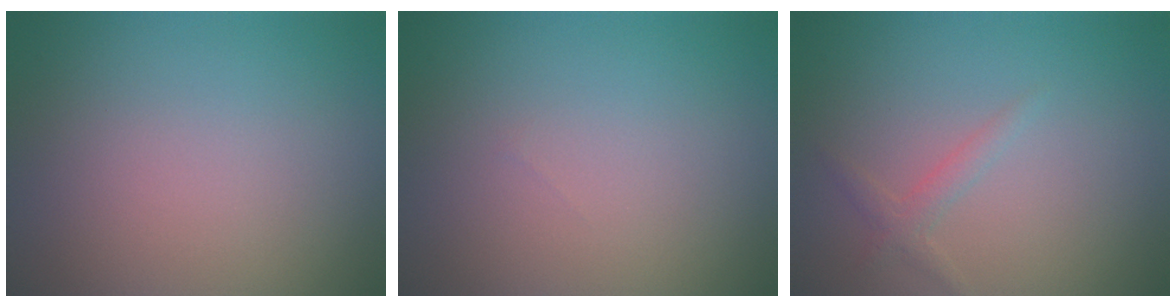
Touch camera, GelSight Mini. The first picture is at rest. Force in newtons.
{"total": 0.0}
{"total": 1.4, "press": 1.4, "slide": 0.1}